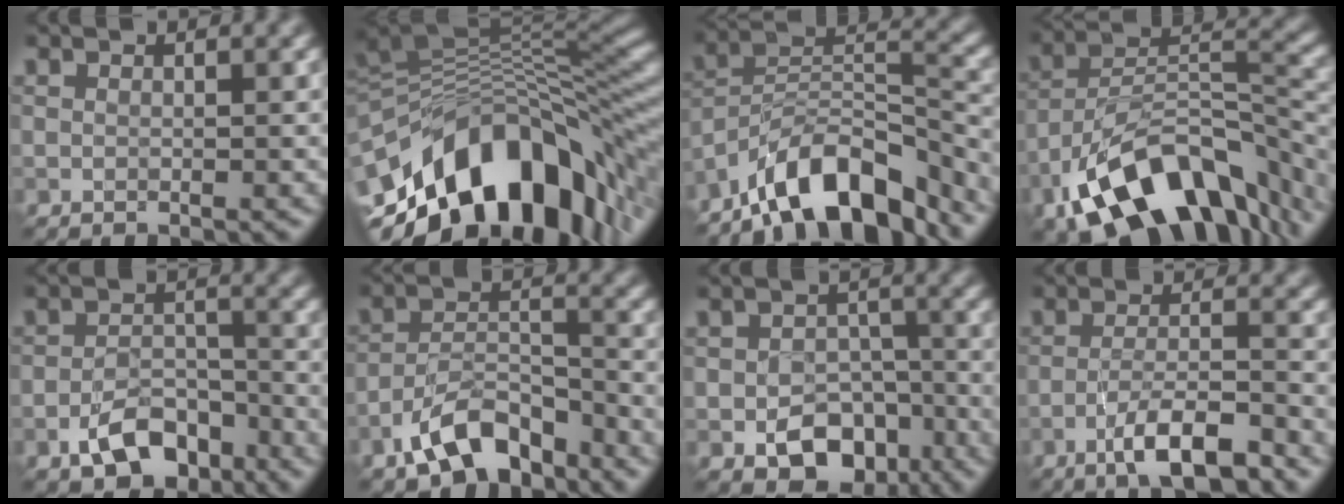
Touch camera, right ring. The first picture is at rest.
{"total": 13.8, "force": [-4.4, 7.0, 11.1], "torque": [-0.172, 0.017, -0.074]}
{"total": 10.8, "force": [-8.2, 3.6, 5.9], "torque": [-0.085, 0.020, -0.157]}
{"total": 13.4, "force": [-8.3, 6.8, 8.1], "torque": [-0.126, 0.008, -0.148]}
{"total": 5.2, "force": [-3.3, 2.8, 2.8], "torque": [-0.041, 0.006, -0.060]}
{"total": 6.9, "force": [-5.0, 3.1, 3.7], "torque": [-0.055, 0.005, -0.097]}
{"total": 6.7, "force": [-3.4, 4.6, 3.3], "torque": [-0.035, 0.001, -0.046]}
{"total": 5.7, "force": [-3.9, 1.2, 4.1], "torque": [-0.070, 0.007, -0.067]}